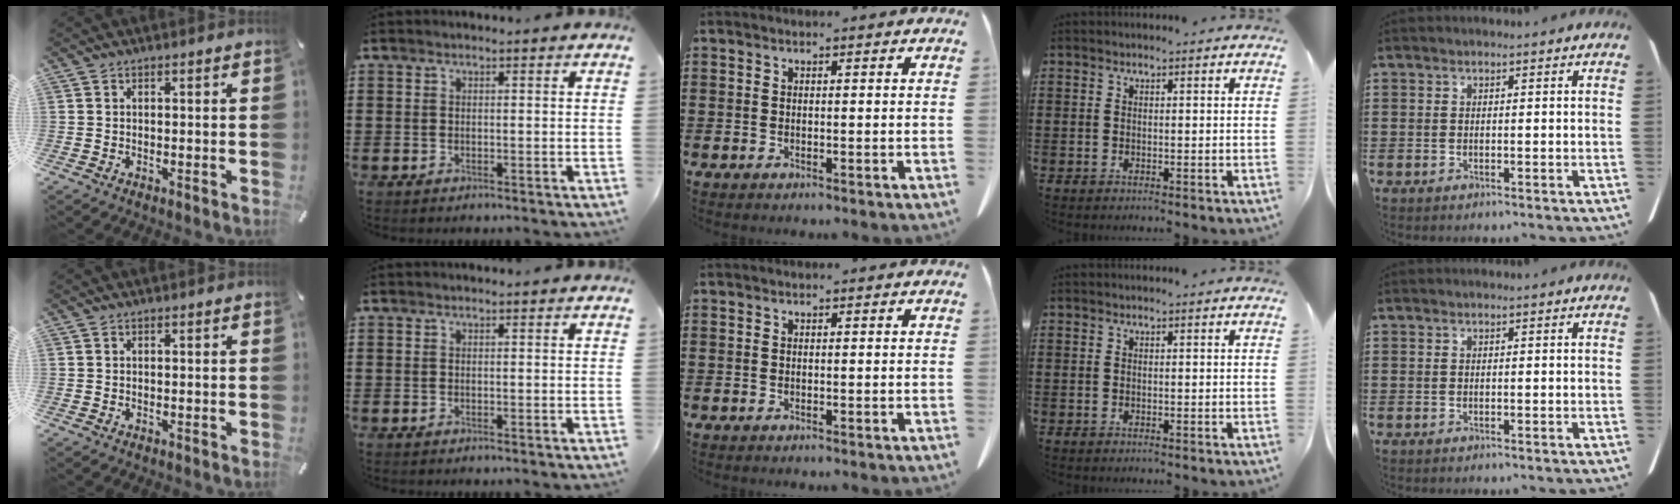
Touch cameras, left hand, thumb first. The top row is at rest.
{}